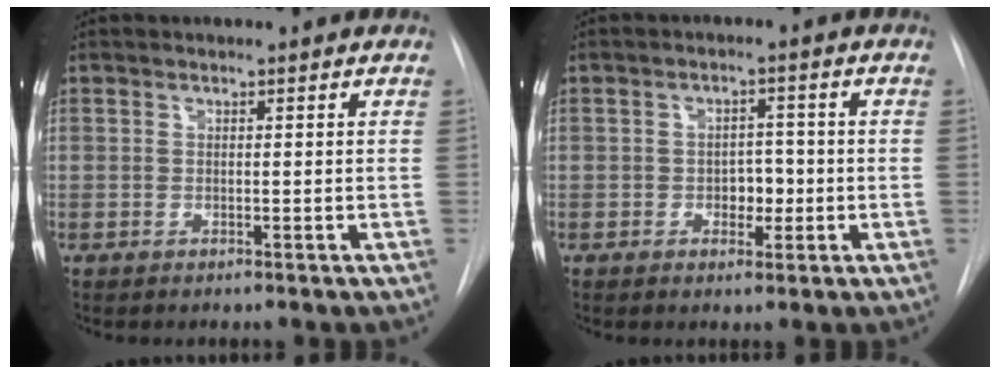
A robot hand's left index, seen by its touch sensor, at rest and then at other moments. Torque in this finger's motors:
{"motor_torque": [0.22, -0.11, 0.05, 0.02]}